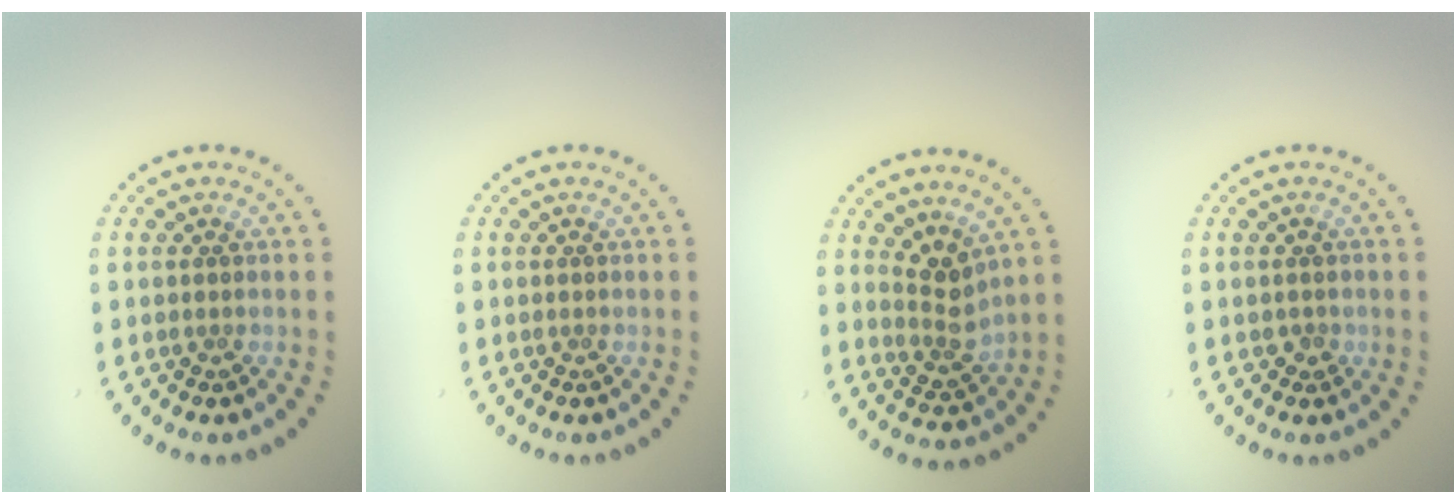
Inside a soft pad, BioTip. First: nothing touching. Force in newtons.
{"total": 0.0}
{"total": 2.7, "press": 2.0, "slide": 1.8}
{"total": 0.9, "press": 0.9, "slide": 0.3}